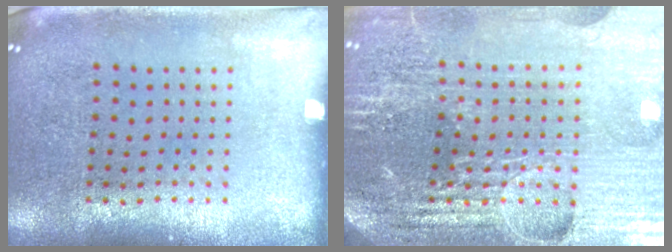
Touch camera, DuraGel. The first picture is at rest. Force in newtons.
{"total": 5.7, "press": 5.2, "slide": 2.3}